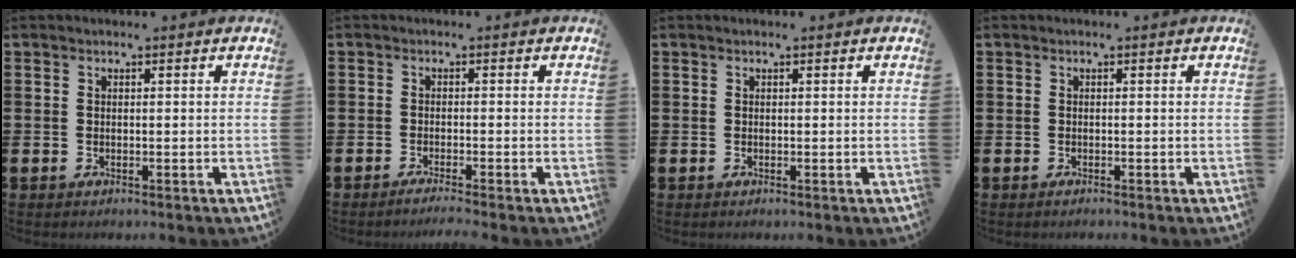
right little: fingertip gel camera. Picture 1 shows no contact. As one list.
[{"total": 1.2, "force": [-1.0, -0.1, 0.7], "torque": [-0.010, -0.002, -0.019]}, {"total": 0.0}, {"total": 0.0}]